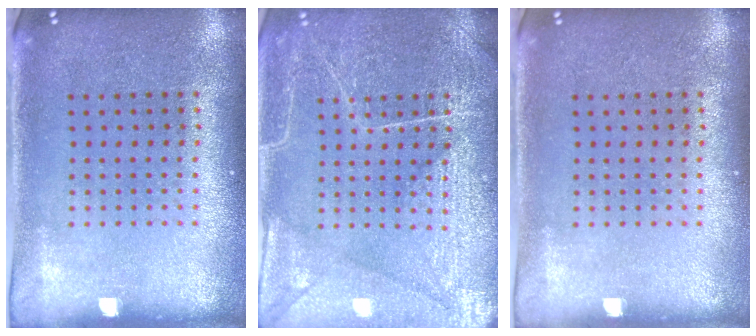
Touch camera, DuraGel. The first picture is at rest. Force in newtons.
{"total": 5.7, "press": 5.6, "slide": 0.7}
{"total": 0.0}